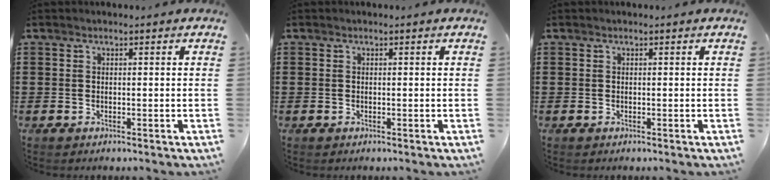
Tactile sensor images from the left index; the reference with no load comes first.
{"total": 0.0}
{"total": 0.0}